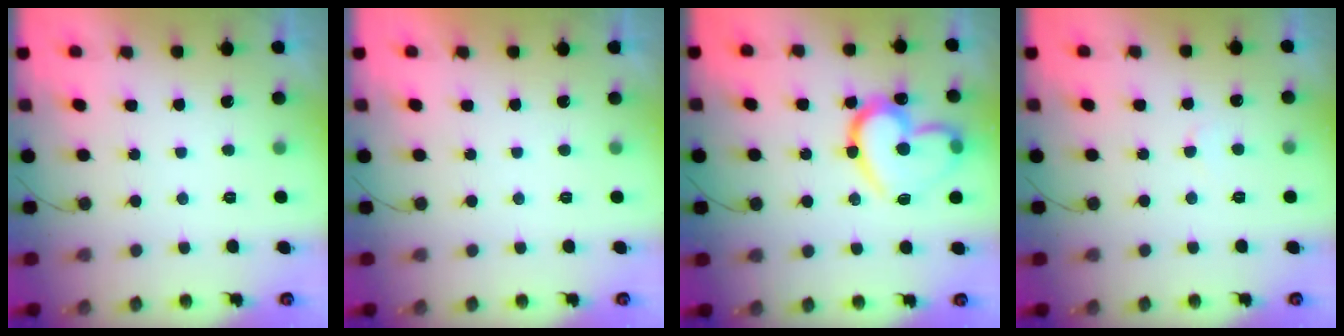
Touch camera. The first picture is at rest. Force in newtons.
{"total": 1.8, "press": 1.8, "slide": 0.0}
{"total": 19.0, "press": 19.0, "slide": 1.8}
{"total": 2.4, "press": 2.4, "slide": 0.2}